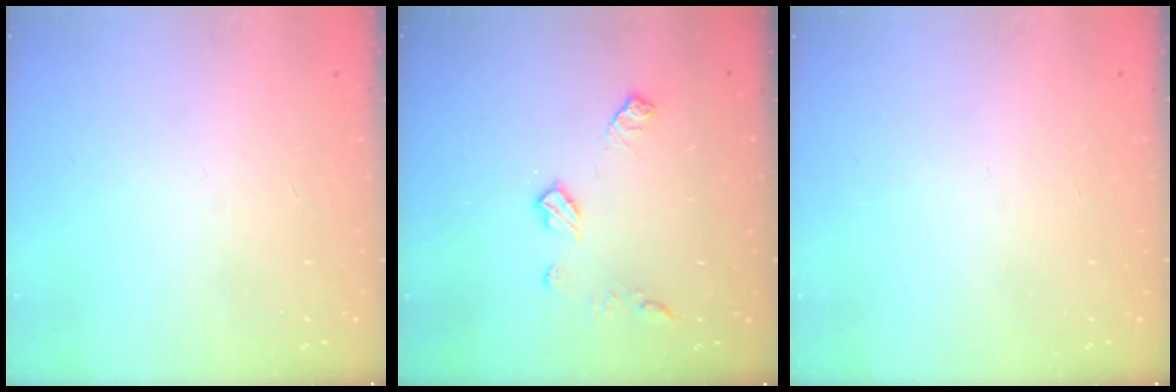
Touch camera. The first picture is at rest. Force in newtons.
{"total": 7.9, "press": 7.9, "slide": 0.3}
{"total": 0.0}